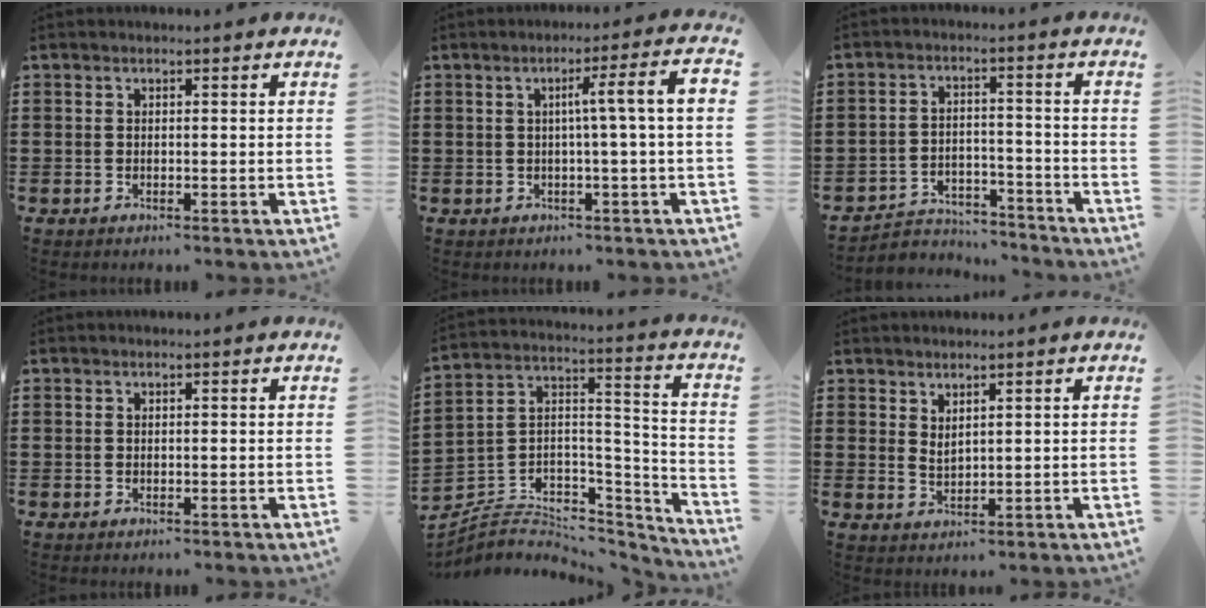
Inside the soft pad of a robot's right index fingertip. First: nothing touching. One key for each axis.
{"total": 6.2, "fx": 0.1, "fy": -0.5, "fz": 6.1, "tx": -0.104, "ty": -0.007, "tz": -0.007}
{"total": 4.2, "fx": -4.1, "fy": 1.2, "fz": 0.2, "tx": -0.010, "ty": 0.009, "tz": -0.085}
{"total": 0.0}
{"total": 4.0, "fx": -2.7, "fy": 3.0, "fz": 0.5, "tx": -0.022, "ty": -0.005, "tz": -0.057}
{"total": 1.7, "fx": 1.5, "fy": 0.4, "fz": 0.6, "tx": -0.015, "ty": 0.002, "tz": 0.029}